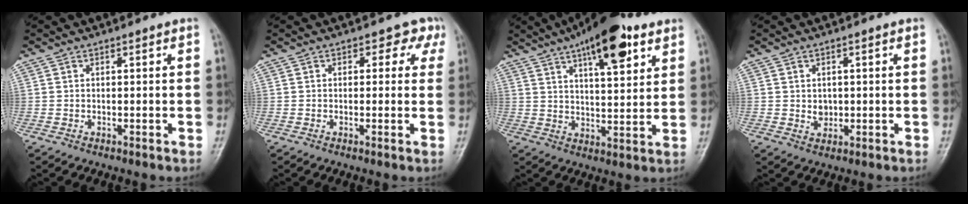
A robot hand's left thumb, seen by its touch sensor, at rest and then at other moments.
{"total": 4.0, "force": [1.6, 2.8, 2.3], "torque": [0.011, 0.002, 0.007]}
{"total": 15.7, "force": [8.7, 5.5, 11.9], "torque": [-0.152, -0.025, 0.131]}
{"total": 2.3, "force": [0.1, 1.9, 1.3], "torque": [-0.011, -0.001, 0.007]}